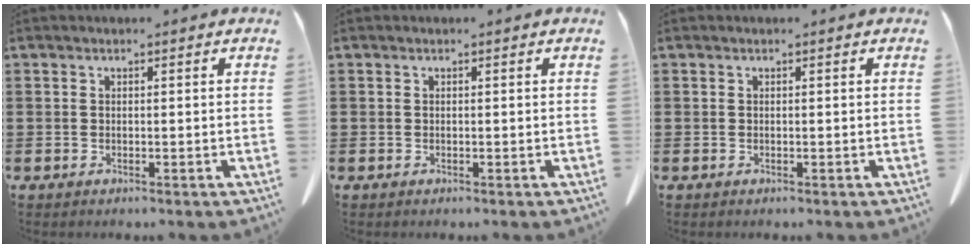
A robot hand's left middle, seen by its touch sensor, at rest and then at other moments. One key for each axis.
{"total": 0.0}
{"total": 0.0}